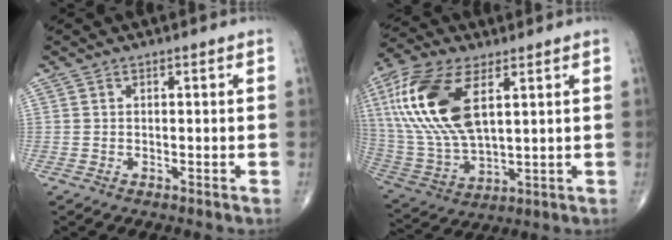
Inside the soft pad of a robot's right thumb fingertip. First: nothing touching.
{"total": 20.5, "force": [6.6, 9.8, 16.8], "torque": [-0.362, -0.015, 0.127]}